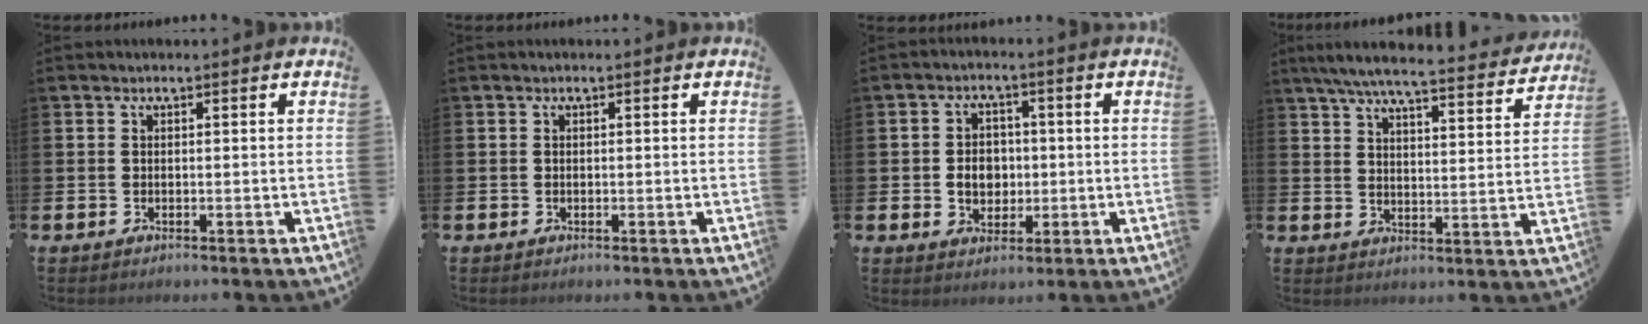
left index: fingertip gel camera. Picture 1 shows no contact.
{"total": 0.0}
{"total": 4.1, "force": [-0.1, 3.5, 2.1], "torque": [-0.036, 0.005, -0.011]}
{"total": 6.7, "force": [6.1, 0.7, 2.8], "torque": [-0.067, -0.044, 0.100]}